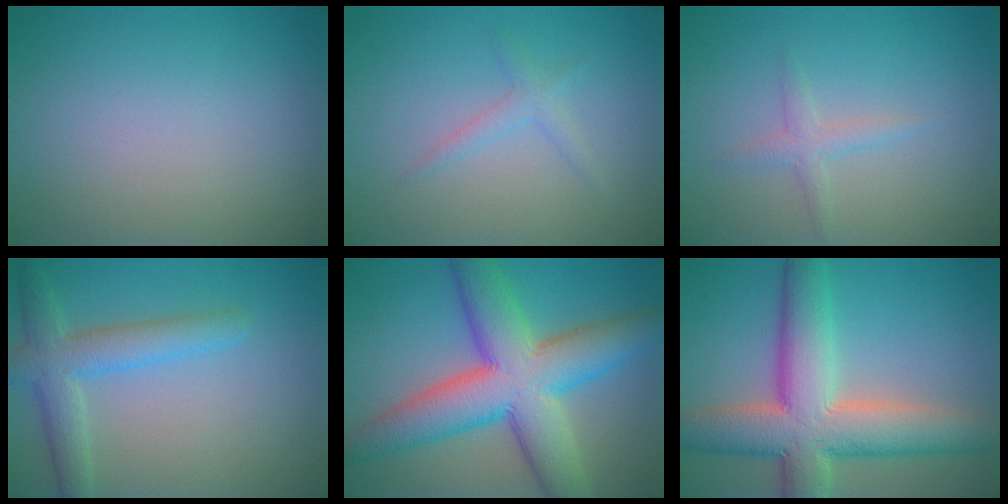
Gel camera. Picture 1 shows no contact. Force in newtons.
{"total": 1.3, "press": 1.3, "slide": 0.1}
{"total": 1.5, "press": 1.5, "slide": 0.1}
{"total": 4.2, "press": 4.2, "slide": 0.2}
{"total": 11.1, "press": 11.1, "slide": 0.4}
{"total": 10.2, "press": 10.2, "slide": 0.9}